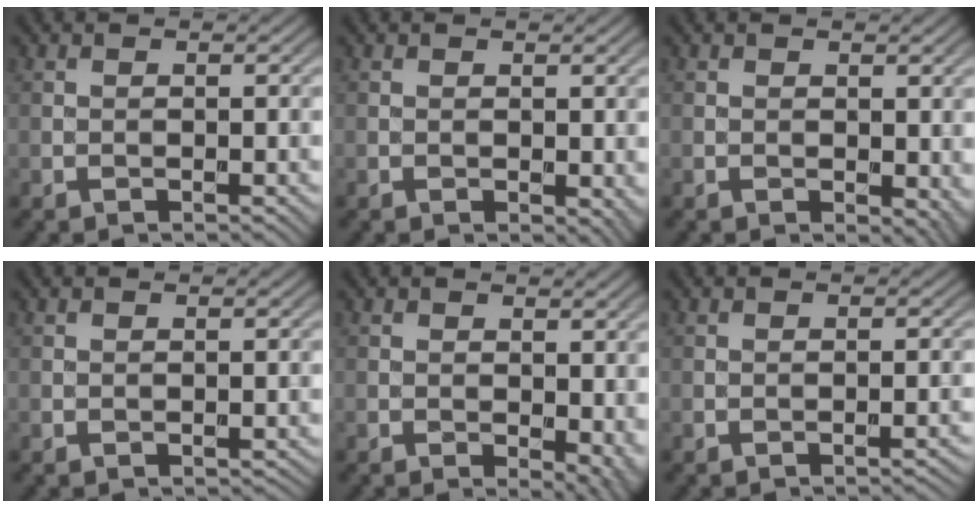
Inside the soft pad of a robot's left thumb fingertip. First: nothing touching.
{"total": 1.5, "force": [0.0, 1.0, 1.1], "torque": [-0.008, -0.004, 0.003]}
{"total": 2.4, "force": [0.0, 1.5, 1.8], "torque": [-0.015, -0.004, 0.002]}
{"total": 0.0}
{"total": 3.9, "force": [-0.3, 2.2, 3.2], "torque": [-0.035, -0.007, 0.000]}
{"total": 0.8, "force": [-0.5, 0.0, 0.6], "torque": [-0.004, 0.006, -0.010]}